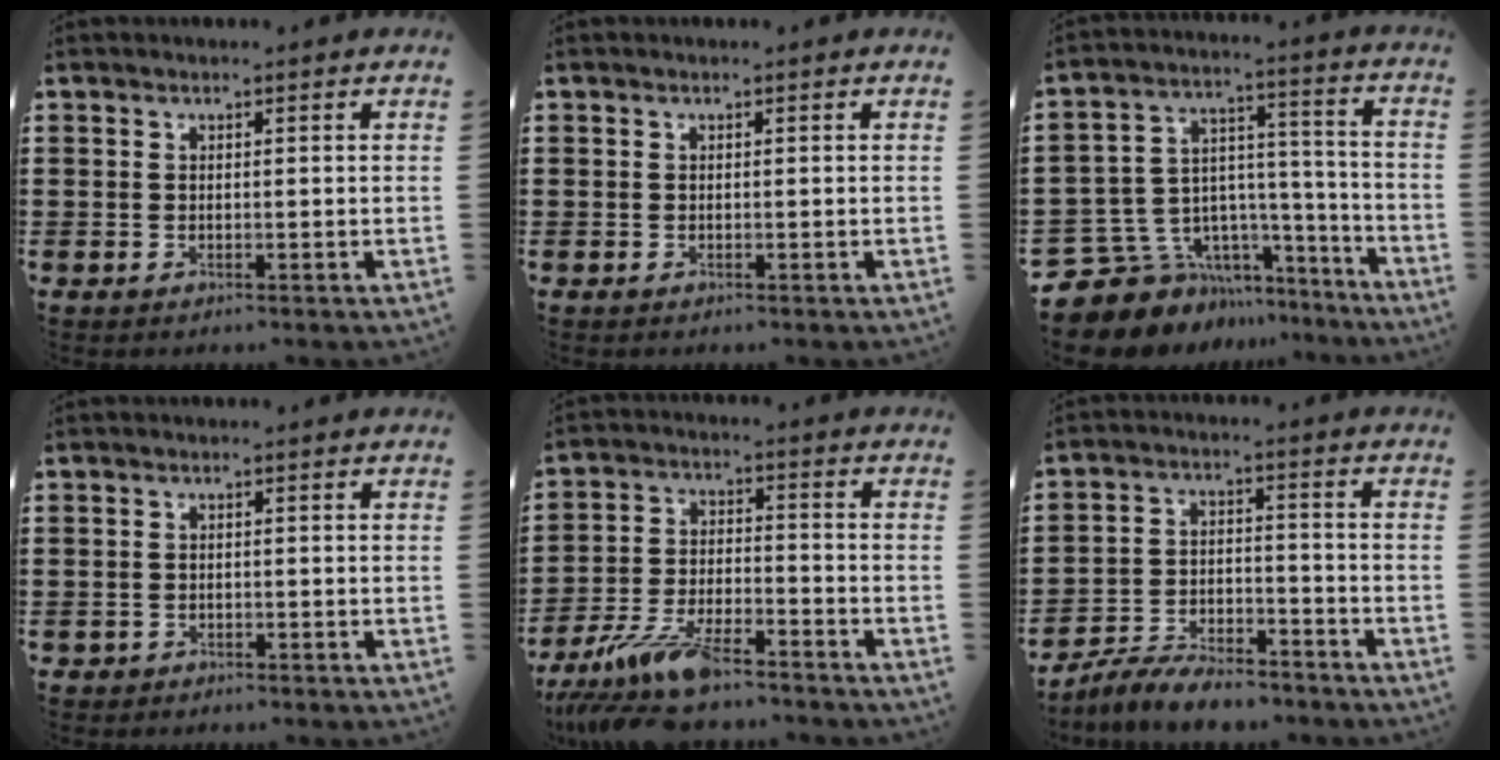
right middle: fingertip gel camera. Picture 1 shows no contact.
{"total": 0.0}
{"total": 9.5, "force": [-7.2, 6.0, 1.3], "torque": [-0.053, 0.004, -0.132]}
{"total": 1.0, "force": [-0.9, 0.5, -0.1], "torque": [-0.001, 0.004, -0.021]}
{"total": 9.9, "force": [-8.4, 2.0, 4.9], "torque": [-0.103, 0.009, -0.163]}
{"total": 6.5, "force": [-6.2, 1.2, 1.5], "torque": [-0.033, 0.010, -0.122]}